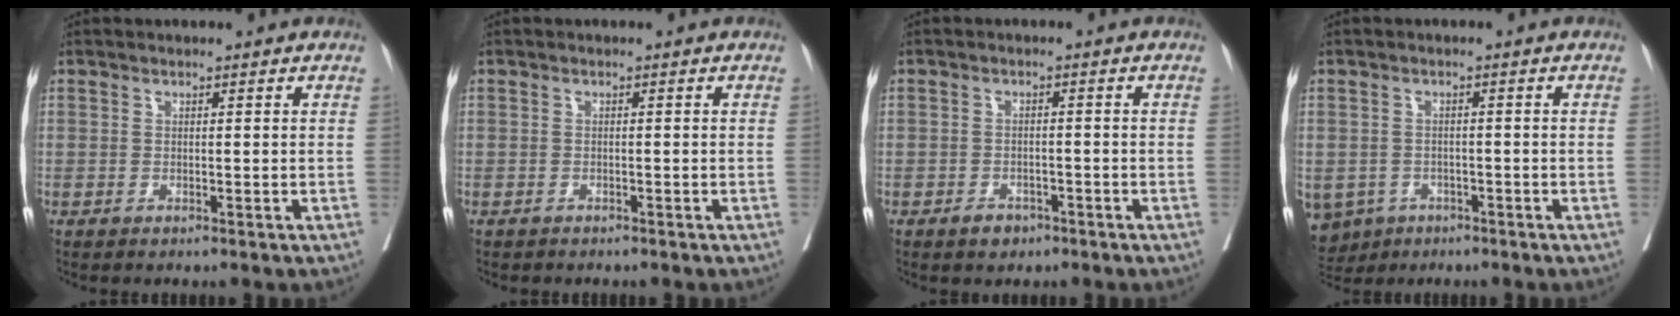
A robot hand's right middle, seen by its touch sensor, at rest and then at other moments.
{"total": 1.3, "force": [-1.1, 0.6, 0.4], "torque": [-0.015, -0.001, -0.015]}
{"total": 2.6, "force": [-1.8, 1.5, 1.0], "torque": [-0.016, 0.004, -0.020]}
{"total": 8.8, "force": [-4.9, 6.9, 2.3], "torque": [-0.069, -0.003, -0.067]}